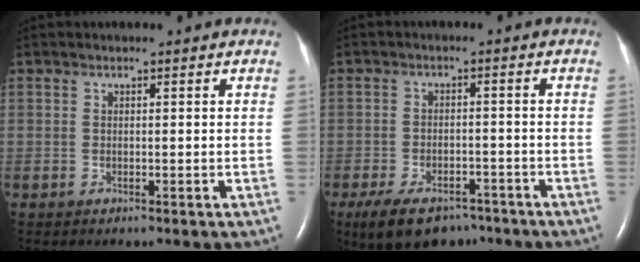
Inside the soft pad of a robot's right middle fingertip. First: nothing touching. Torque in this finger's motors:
{"motor_torque": [0.70, -0.64, 0.21, 0.11]}